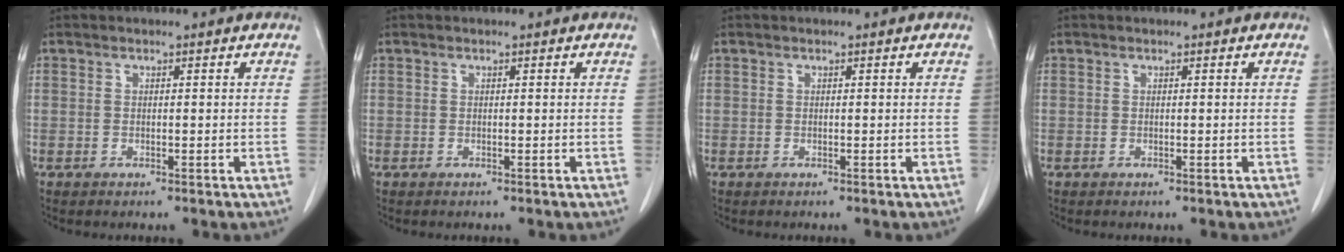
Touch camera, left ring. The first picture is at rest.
{"total": 0.0}
{"total": 0.0}
{"total": 0.0}